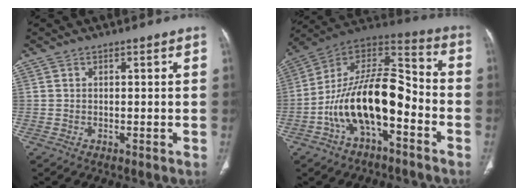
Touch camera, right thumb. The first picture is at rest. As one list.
[{"total": 18.4, "force": [-6.0, 8.6, 15.1], "torque": [-0.252, 0.079, -0.104]}]